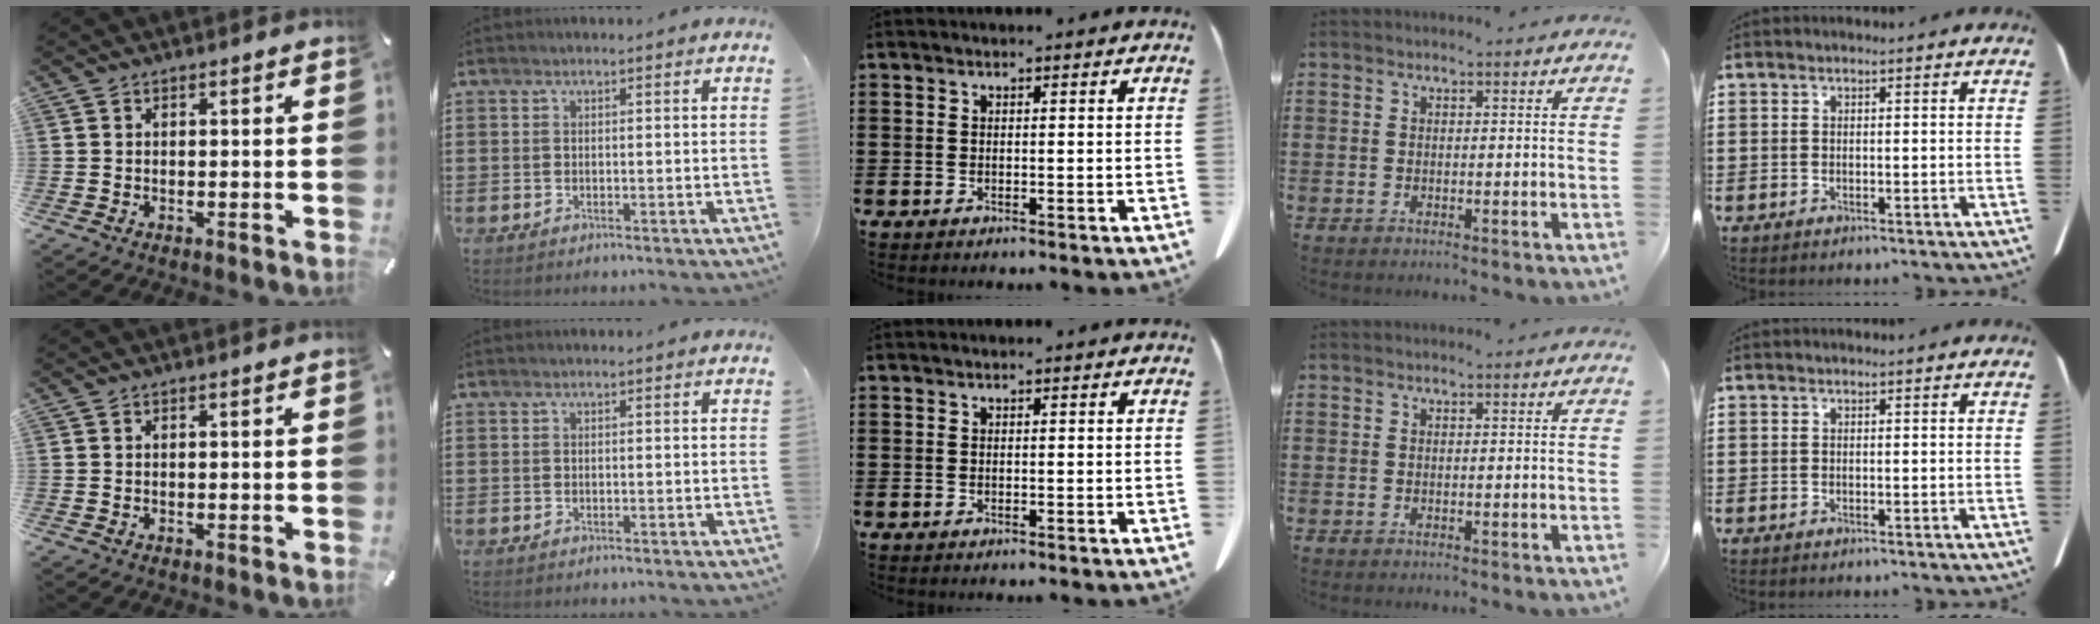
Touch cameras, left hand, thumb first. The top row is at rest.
{}